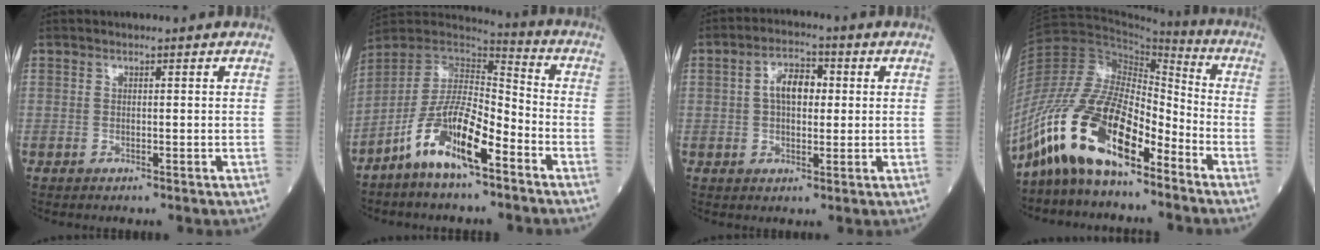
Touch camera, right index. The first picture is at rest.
{"total": 12.5, "force": [-7.1, 2.9, 9.8], "torque": [-0.188, 0.003, -0.136]}
{"total": 5.8, "force": [0.8, 3.0, 4.8], "torque": [-0.090, 0.015, 0.011]}
{"total": 16.6, "force": [-11.3, 5.0, 11.0], "torque": [-0.225, 0.016, -0.212]}